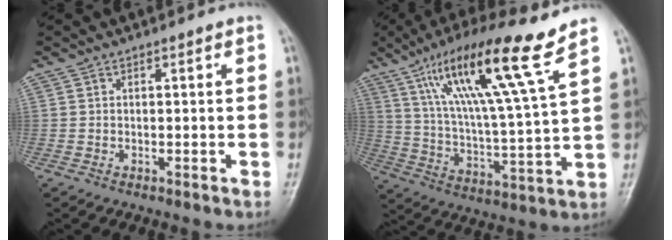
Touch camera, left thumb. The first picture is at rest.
{"total": 18.8, "force": [11.0, 0.9, 15.3], "torque": [-0.263, -0.044, 0.193]}